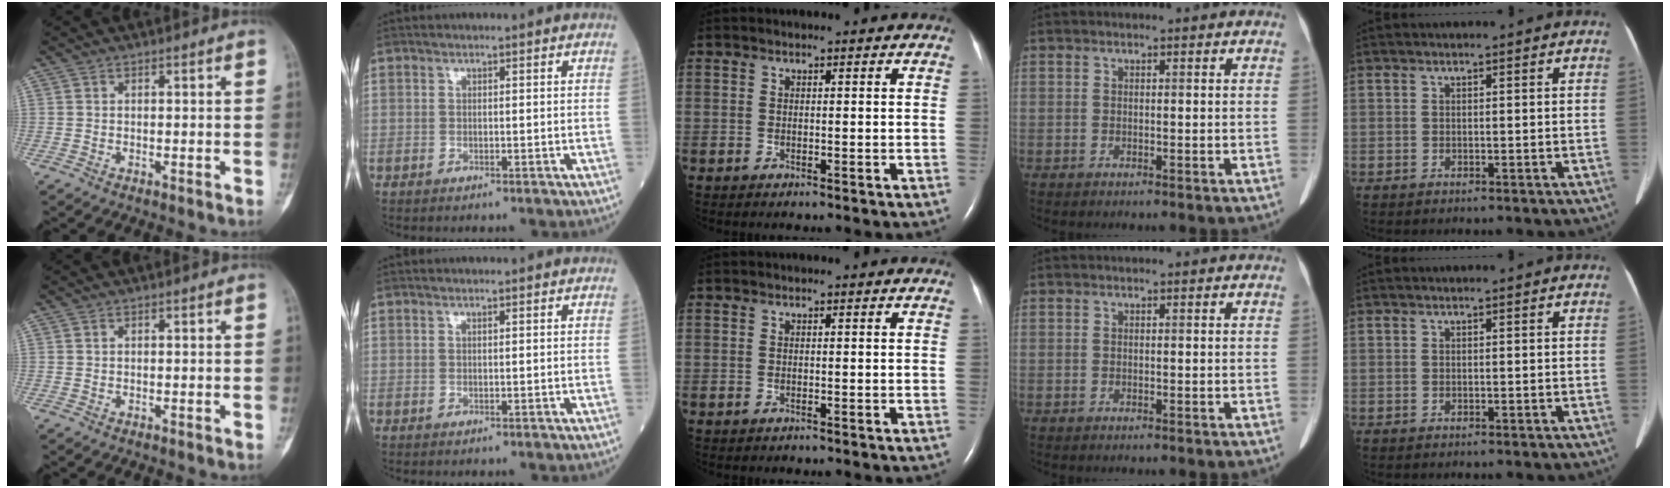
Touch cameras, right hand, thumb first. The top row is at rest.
{}